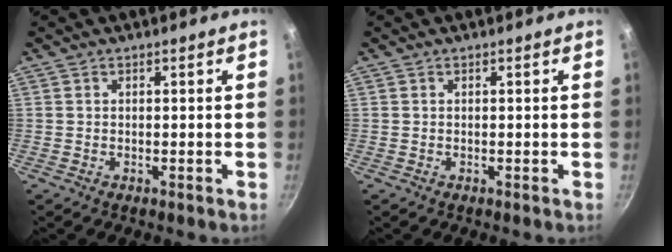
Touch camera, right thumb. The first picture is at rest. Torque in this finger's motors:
{"motor_torque": [0.00, 0.00, 0.01, 0.01, 0.01]}